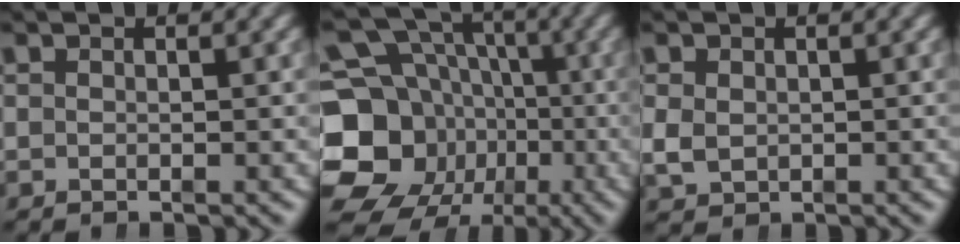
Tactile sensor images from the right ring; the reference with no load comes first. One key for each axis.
{"total": 19.0, "fx": -3.3, "fy": 16.7, "fz": 8.6, "tx": -0.180, "ty": -0.073, "tz": -0.045}
{"total": 2.0, "fx": -0.3, "fy": 1.8, "fz": 0.9, "tx": -0.027, "ty": -0.014, "tz": 0.008}